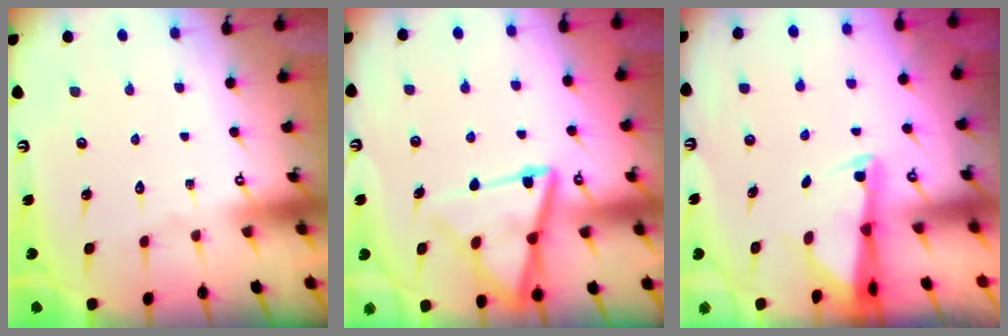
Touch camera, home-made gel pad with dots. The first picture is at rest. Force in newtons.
{"total": 13.4, "press": 13.3, "slide": 1.3}
{"total": 2.6, "press": 2.6, "slide": 0.5}